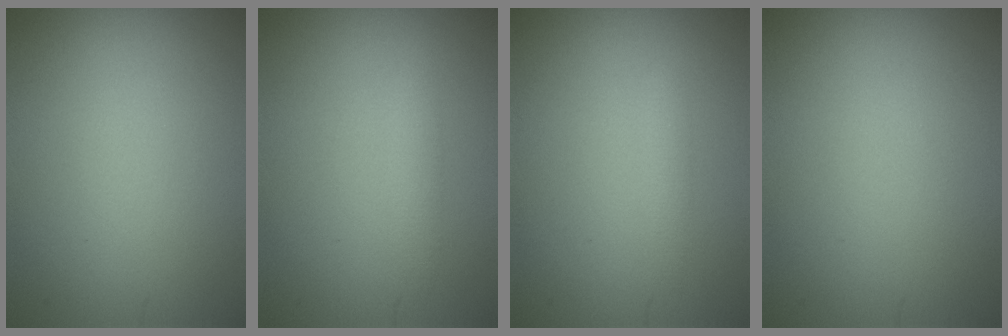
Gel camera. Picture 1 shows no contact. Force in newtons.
{"total": 1.2, "press": 1.2, "slide": 0.1}
{"total": 0.9, "press": 0.9, "slide": 0.1}
{"total": 0.0}